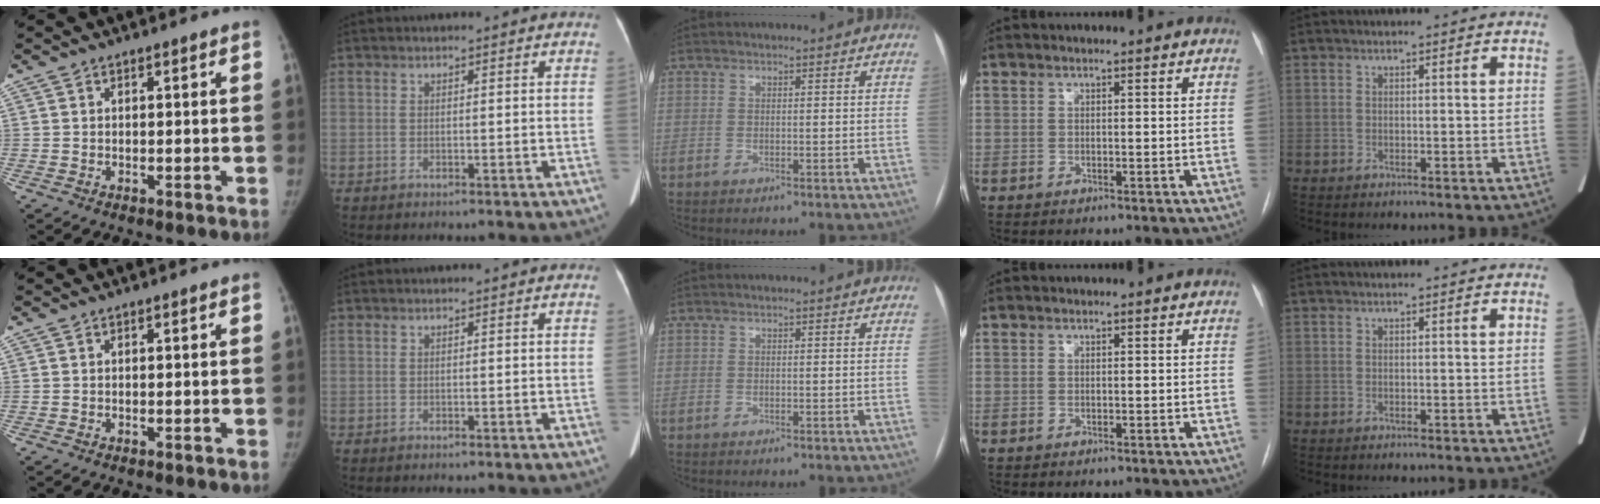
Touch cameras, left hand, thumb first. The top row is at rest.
{}